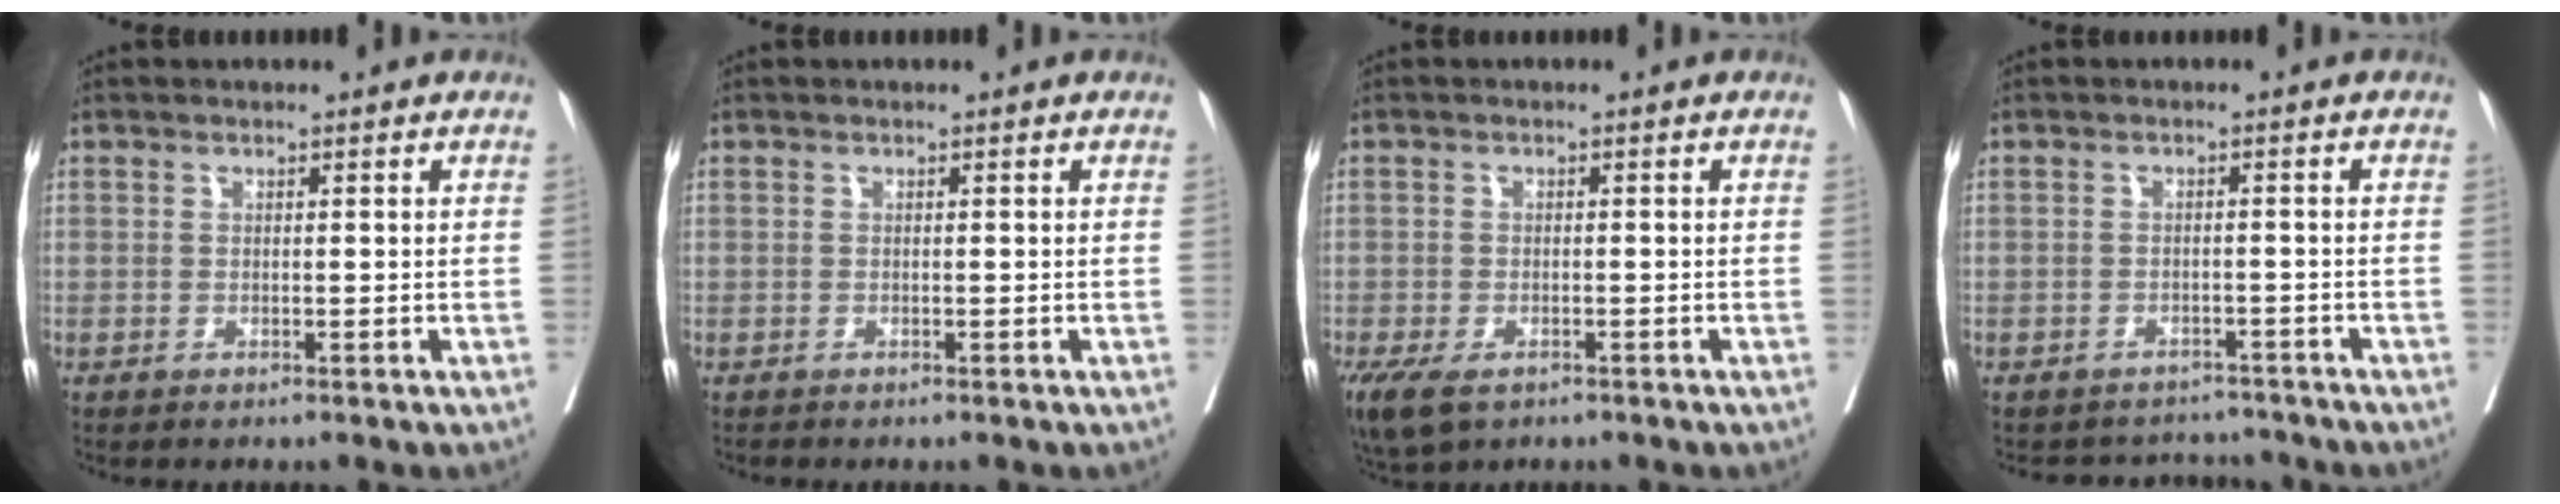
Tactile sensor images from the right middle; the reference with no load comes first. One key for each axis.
{"total": 0.0}
{"total": 7.2, "fx": -4.5, "fy": 3.7, "fz": 4.3, "tx": -0.094, "ty": -0.015, "tz": -0.072}
{"total": 5.5, "fx": -5.2, "fy": 1.7, "fz": -0.4, "tx": 0.009, "ty": 0.013, "tz": -0.066}